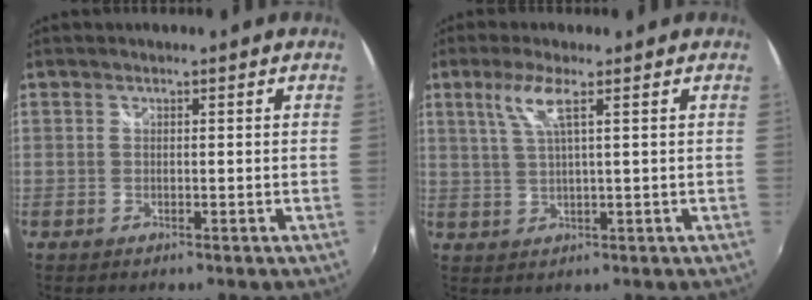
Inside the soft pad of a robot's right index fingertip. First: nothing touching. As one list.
[{"total": 4.8, "force": [2.2, 0.0, 4.3], "torque": [-0.089, 0.001, 0.049]}]